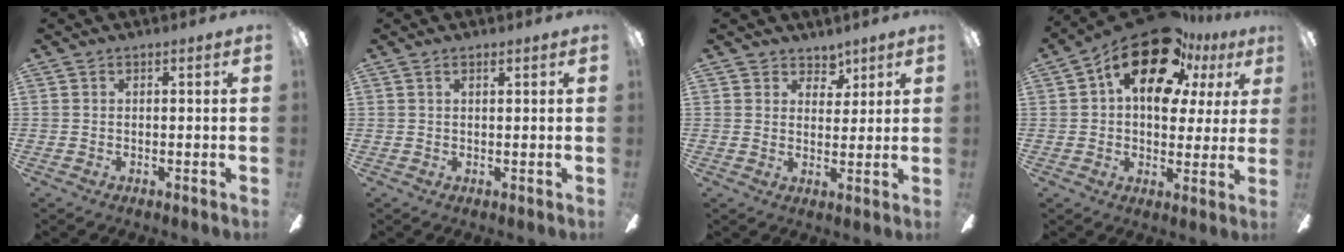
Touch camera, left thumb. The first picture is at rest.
{"total": 0.7, "force": [0.6, 0.2, 0.0], "torque": [-0.002, 0.001, 0.012]}
{"total": 4.9, "force": [3.8, 3.1, 0.1], "torque": [0.004, -0.023, 0.069]}
{"total": 18.9, "force": [11.5, 9.5, 11.7], "torque": [-0.197, -0.060, 0.198]}